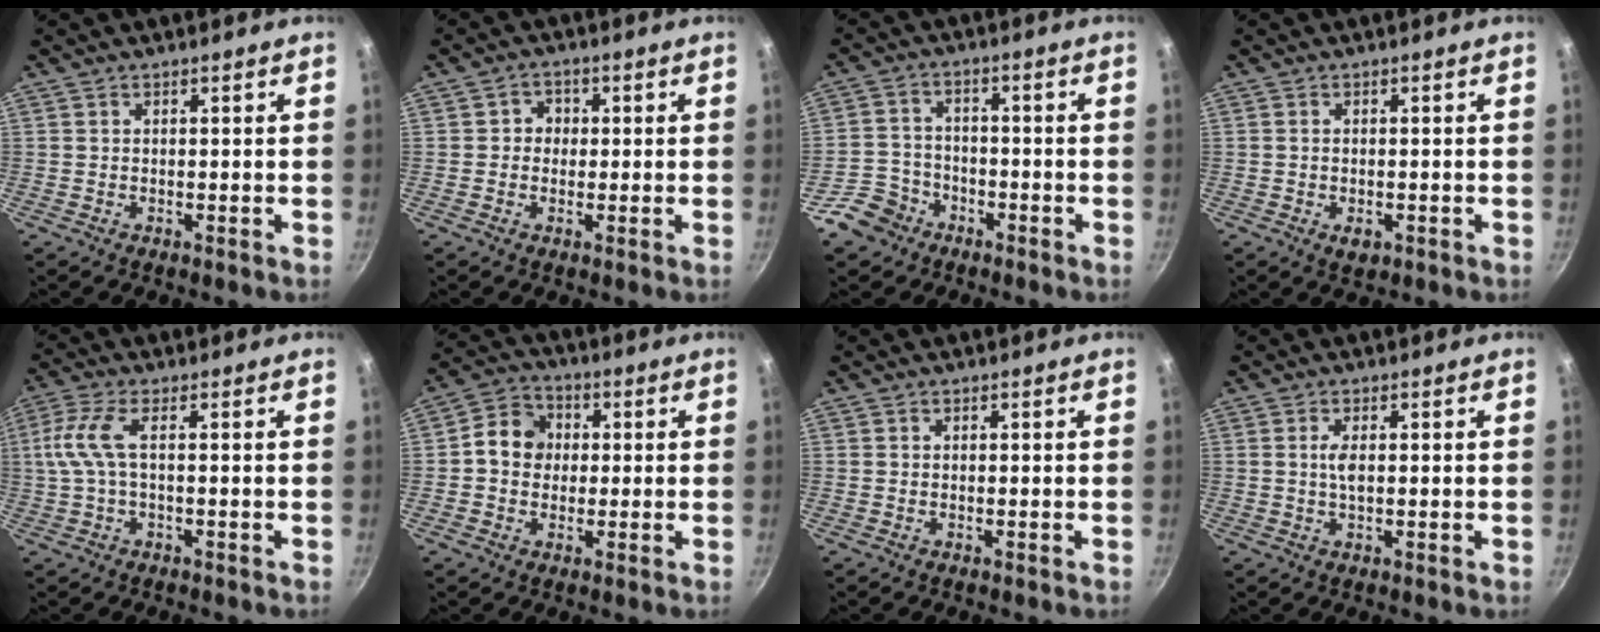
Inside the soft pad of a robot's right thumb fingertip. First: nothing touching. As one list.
[{"total": 2.9, "force": [0.0, 2.8, 1.0], "torque": [0.009, 0.005, -0.005]}, {"total": 7.1, "force": [-4.4, 5.3, 1.8], "torque": [-0.019, 0.041, -0.085]}, {"total": 2.4, "force": [-0.9, 1.4, 1.7], "torque": [-0.029, -0.003, -0.012]}, {"total": 6.7, "force": [0.0, 2.3, 6.3], "torque": [-0.151, 0.013, -0.001]}, {"total": 8.1, "force": [0.5, 6.9, 4.1], "torque": [-0.039, 0.016, -0.011]}, {"total": 0.0}, {"total": 2.7, "force": [0.2, 1.0, 2.5], "torque": [-0.052, 0.001, 0.003]}]